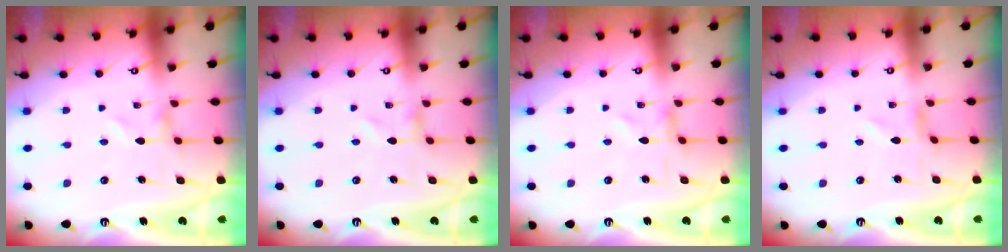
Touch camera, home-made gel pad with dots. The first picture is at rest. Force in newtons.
{"total": 0.0}
{"total": 0.7, "press": 0.7, "slide": 0.2}
{"total": 0.8, "press": 0.8, "slide": 0.2}